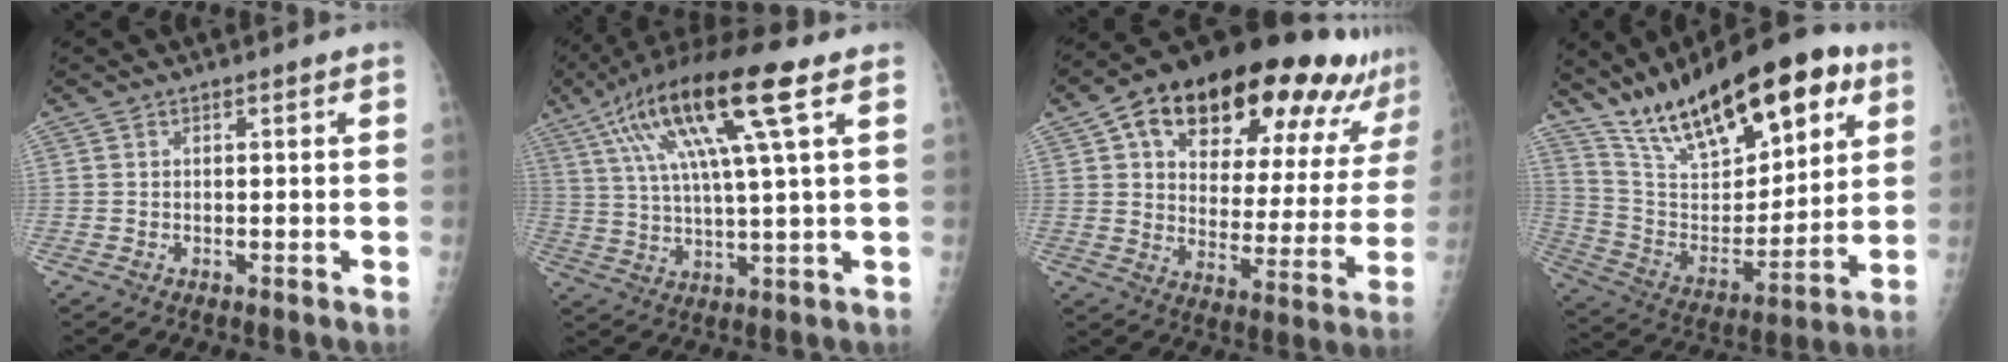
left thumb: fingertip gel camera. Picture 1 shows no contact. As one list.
[{"total": 18.4, "force": [7.8, 2.8, 16.5], "torque": [-0.314, 0.005, 0.134]}, {"total": 28.7, "force": [18.5, 11.5, 18.7], "torque": [-0.248, -0.038, 0.264]}, {"total": 26.4, "force": [15.9, 10.6, 18.2], "torque": [-0.256, -0.037, 0.277]}]